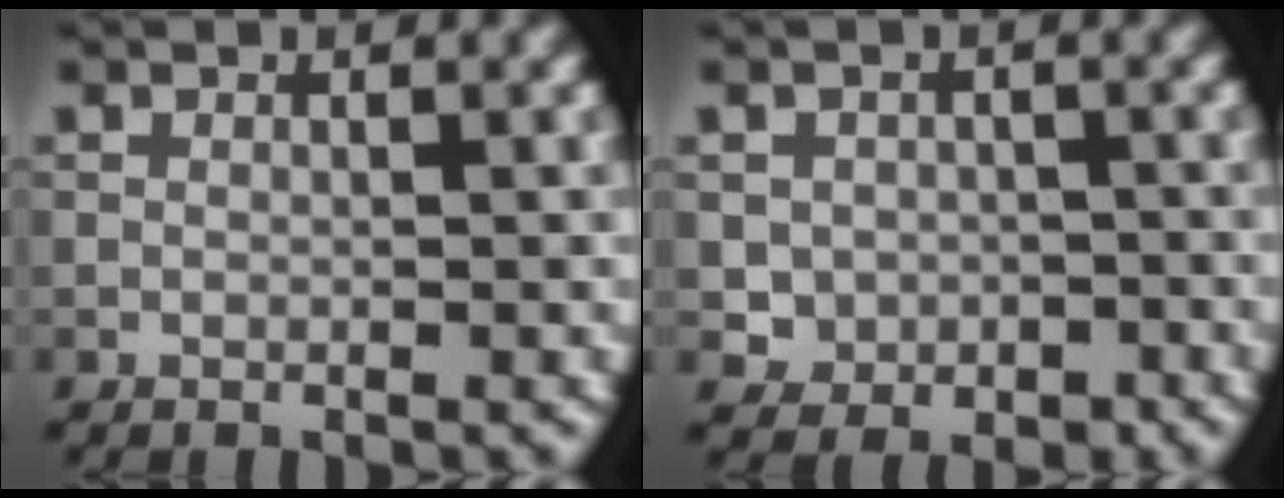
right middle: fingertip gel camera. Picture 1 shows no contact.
{"total": 2.9, "force": [-0.4, 2.8, 0.7], "torque": [-0.002, -0.008, -0.009]}